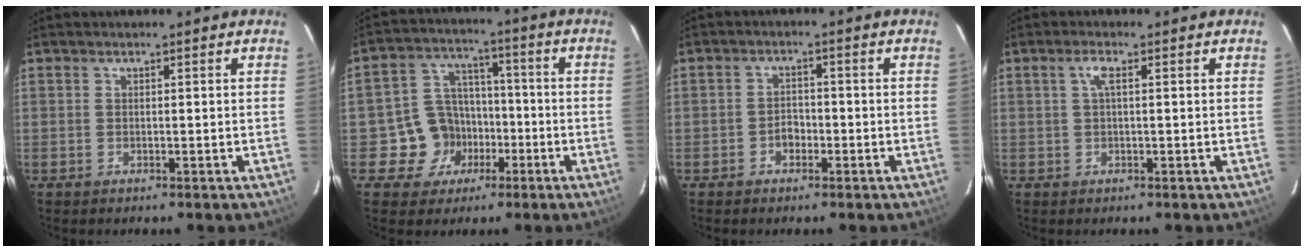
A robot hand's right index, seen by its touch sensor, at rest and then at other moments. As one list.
[{"total": 9.5, "force": [-3.8, 8.4, 2.1], "torque": [-0.064, 0.038, -0.055]}, {"total": 2.5, "force": [-1.2, 1.9, 1.1], "torque": [-0.021, 0.007, -0.020]}, {"total": 2.1, "force": [0.4, 0.3, 2.0], "torque": [-0.041, 0.006, 0.006]}]